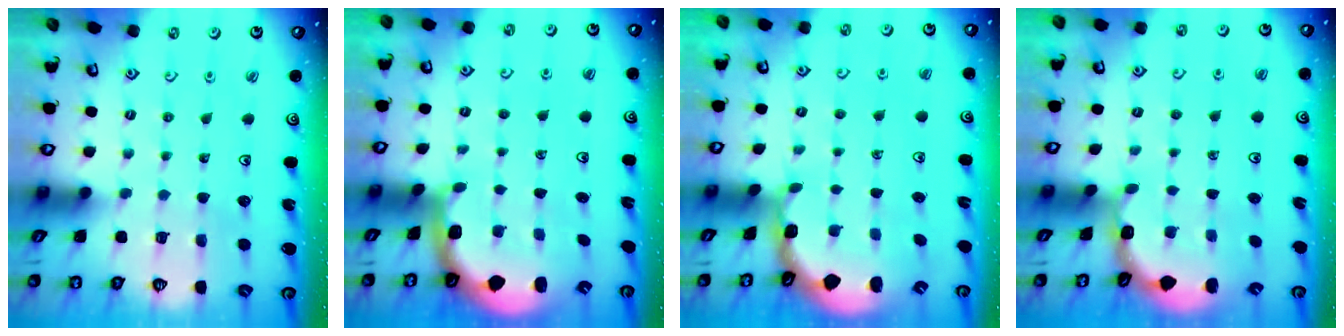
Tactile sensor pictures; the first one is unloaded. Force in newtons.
{"total": 1.7, "press": 1.7, "slide": 0.3}
{"total": 1.7, "press": 1.6, "slide": 0.5}
{"total": 1.9, "press": 1.9, "slide": 0.3}